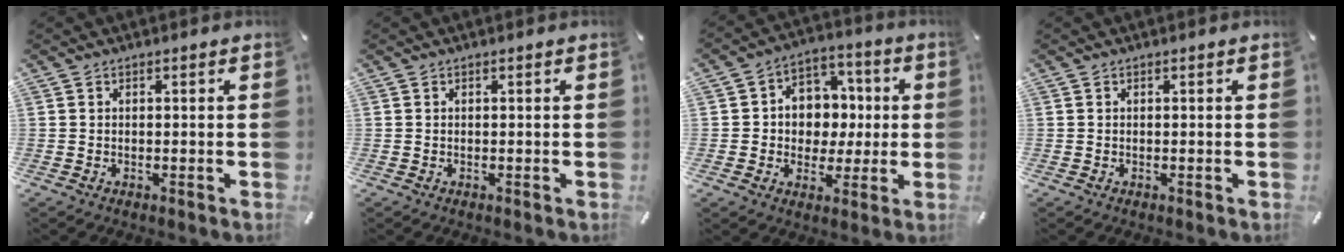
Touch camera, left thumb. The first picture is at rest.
{"total": 0.0}
{"total": 9.0, "force": [-0.5, 8.6, 2.7], "torque": [-0.038, 0.006, -0.006]}
{"total": 0.0}